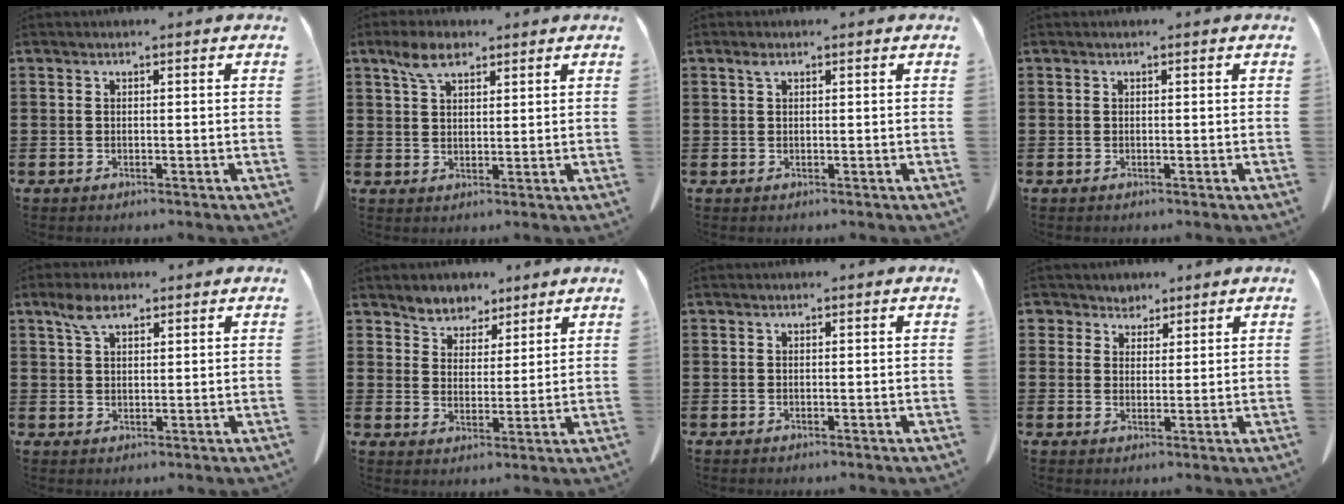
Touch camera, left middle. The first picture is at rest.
{"total": 4.7, "force": [2.9, 2.1, 3.0], "torque": [-0.068, 0.006, 0.054]}
{"total": 1.0, "force": [0.5, 0.4, 0.8], "torque": [-0.019, 0.001, 0.009]}
{"total": 0.0}
{"total": 4.0, "force": [2.5, 1.7, 2.7], "torque": [-0.060, 0.004, 0.046]}
{"total": 4.5, "force": [4.1, 1.9, -0.4], "torque": [-0.016, -0.016, 0.077]}
{"total": 0.0}
{"total": 3.4, "force": [2.8, 1.9, 0.1], "torque": [-0.018, 0.003, 0.053]}